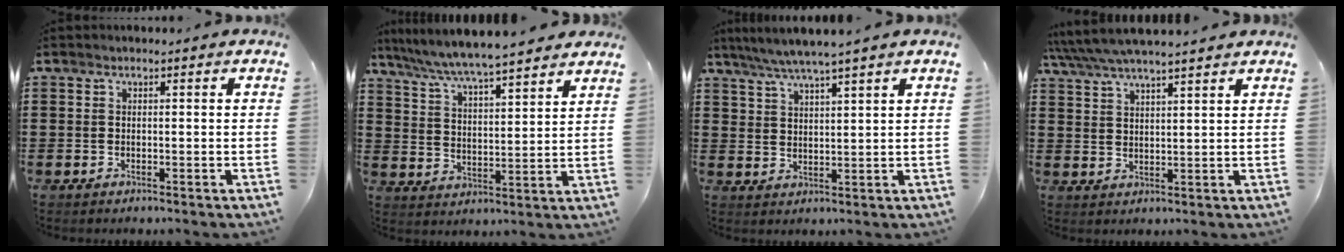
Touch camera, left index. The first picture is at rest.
{"total": 6.0, "force": [5.7, -0.1, 1.8], "torque": [-0.062, -0.035, 0.098]}
{"total": 4.3, "force": [3.7, -0.3, 2.1], "torque": [-0.049, -0.011, 0.068]}
{"total": 4.5, "force": [4.1, 0.5, 1.8], "torque": [-0.050, -0.015, 0.072]}